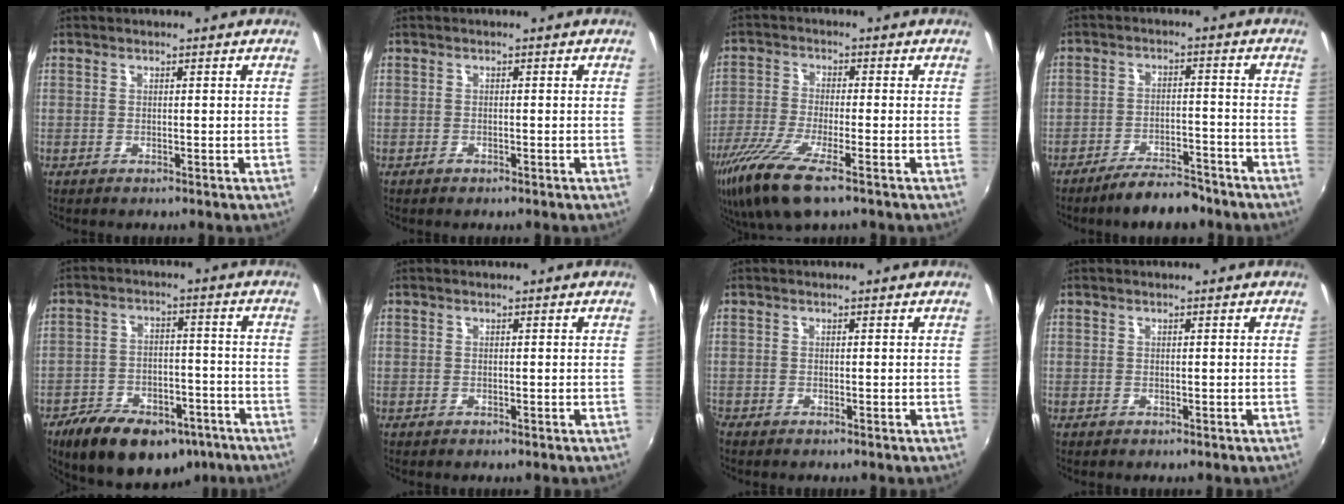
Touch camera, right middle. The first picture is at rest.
{"total": 0.7, "force": [-0.6, 0.3, 0.2], "torque": [-0.004, 0.000, -0.010]}
{"total": 12.0, "force": [-7.6, 2.5, 9.0], "torque": [-0.202, -0.039, -0.148]}
{"total": 7.9, "force": [-6.6, 2.5, 3.5], "torque": [-0.075, 0.015, -0.095]}
{"total": 18.5, "force": [-12.4, 9.5, 9.9], "torque": [-0.199, -0.004, -0.172]}
{"total": 0.0}
{"total": 0.7, "force": [-0.7, 0.2, 0.1], "torque": [-0.005, -0.005, -0.017]}
{"total": 0.0}